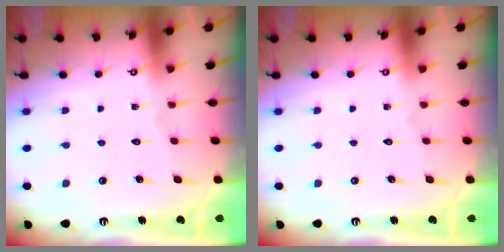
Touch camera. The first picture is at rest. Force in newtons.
{"total": 0.0}